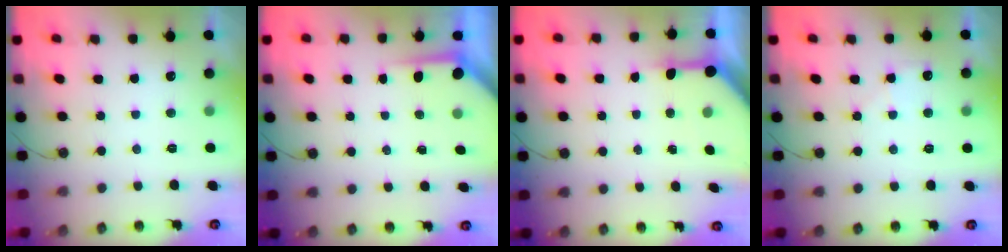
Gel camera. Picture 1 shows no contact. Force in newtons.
{"total": 3.6, "press": 3.5, "slide": 0.4}
{"total": 7.2, "press": 7.2, "slide": 0.5}
{"total": 4.6, "press": 4.5, "slide": 0.8}